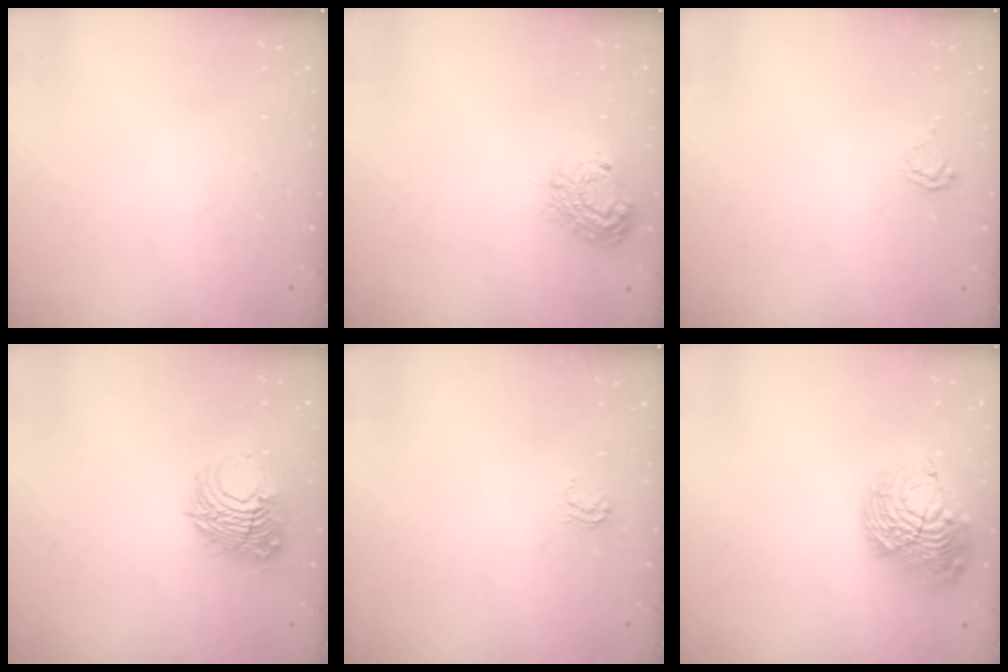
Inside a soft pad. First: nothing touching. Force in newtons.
{"total": 10.9, "press": 10.9, "slide": 0.9}
{"total": 2.5, "press": 2.4, "slide": 0.3}
{"total": 9.7, "press": 9.7, "slide": 0.9}
{"total": 3.3, "press": 3.2, "slide": 0.7}
{"total": 12.8, "press": 12.8, "slide": 1.5}